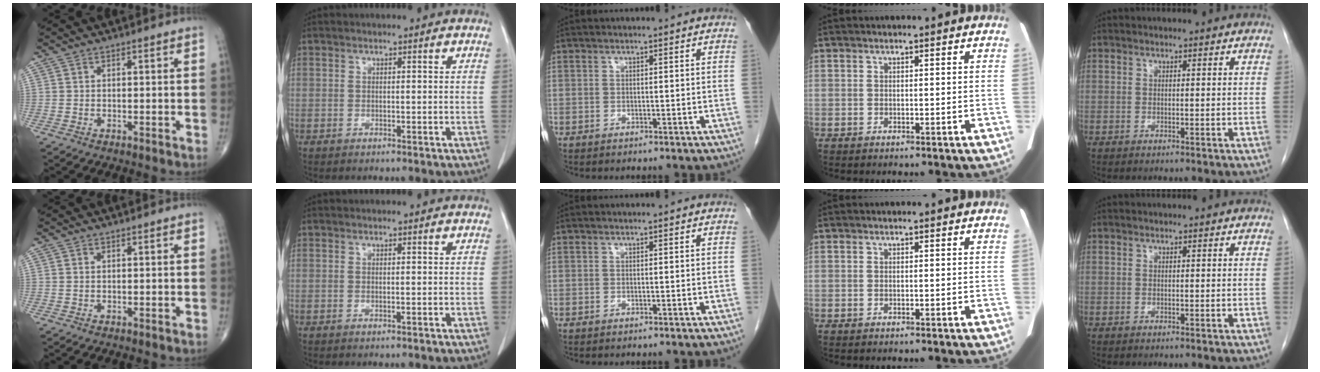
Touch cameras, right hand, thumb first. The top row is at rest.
{}